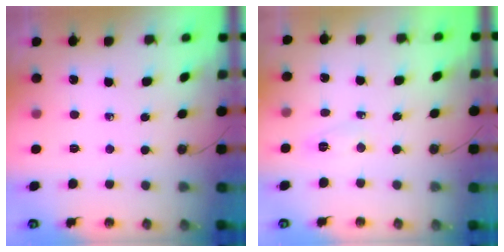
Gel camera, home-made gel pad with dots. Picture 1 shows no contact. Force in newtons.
{"total": 2.7, "press": 2.7, "slide": 0.4}